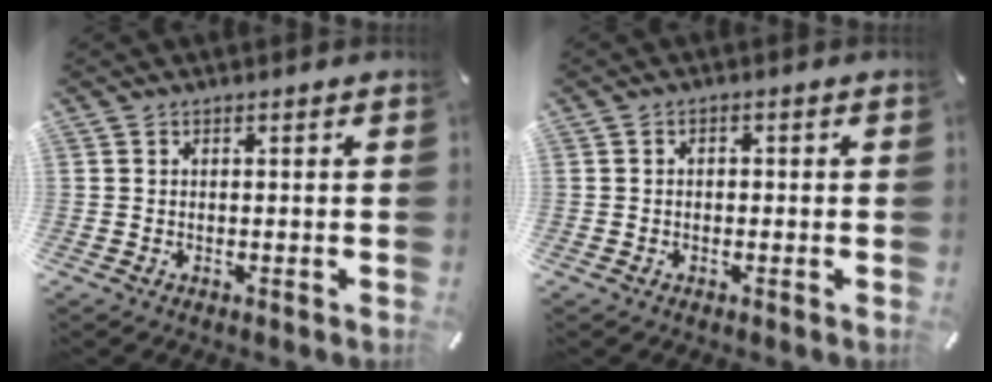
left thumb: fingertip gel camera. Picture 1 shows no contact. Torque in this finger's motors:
{"motor_torque": [0.56, 0.52, 0.13, -0.07, 0.00]}